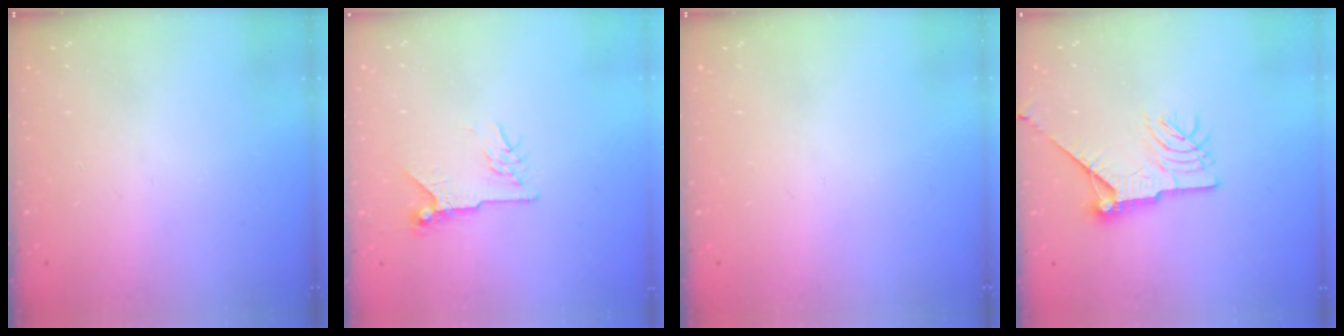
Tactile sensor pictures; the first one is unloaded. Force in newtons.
{"total": 7.2, "press": 7.2, "slide": 0.2}
{"total": 0.0}
{"total": 12.8, "press": 12.8, "slide": 0.8}